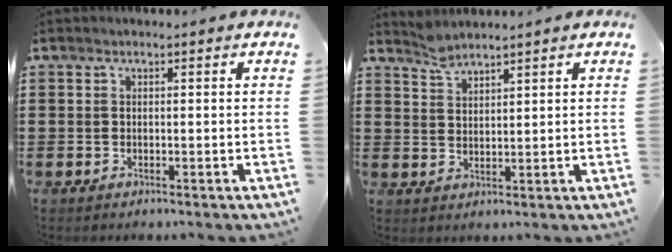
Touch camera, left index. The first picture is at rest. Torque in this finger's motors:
{"motor_torque": [0.54, -0.48, 0.01, 0.02]}